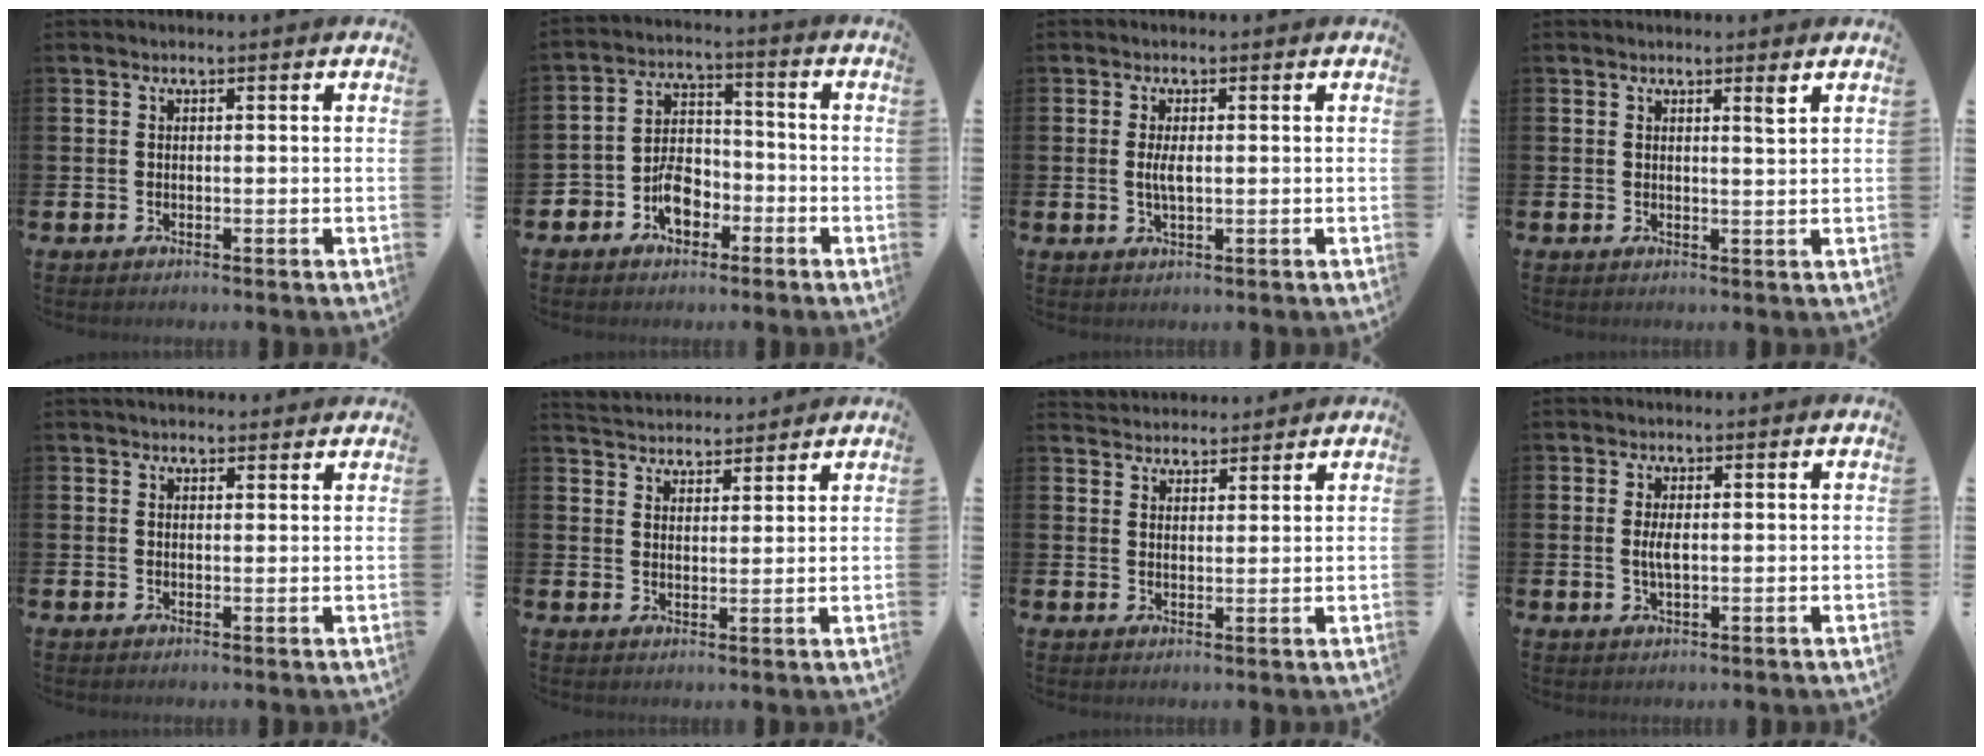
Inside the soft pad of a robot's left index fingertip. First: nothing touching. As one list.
[{"total": 6.1, "force": [-3.1, 4.0, 3.4], "torque": [-0.067, 0.013, -0.060]}, {"total": 2.4, "force": [0.1, 0.8, 2.3], "torque": [-0.038, -0.001, -0.001]}, {"total": 1.8, "force": [1.5, -0.1, 1.0], "torque": [-0.008, -0.008, 0.024]}, {"total": 1.8, "force": [1.7, 0.5, 0.2], "torque": [0.006, -0.006, 0.028]}, {"total": 4.0, "force": [3.9, 0.7, -0.4], "torque": [-0.010, -0.019, 0.072]}, {"total": 3.3, "force": [3.2, 0.7, -0.4], "torque": [0.001, -0.016, 0.059]}, {"total": 2.4, "force": [0.1, 0.8, 2.2], "torque": [-0.036, -0.001, -0.001]}]